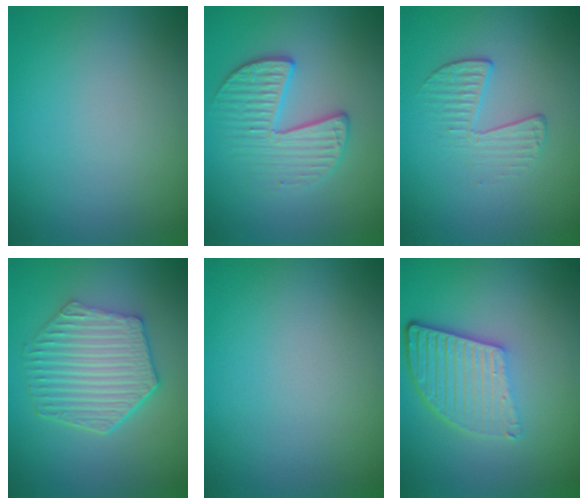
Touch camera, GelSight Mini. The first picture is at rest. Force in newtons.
{"total": 3.3, "press": 2.9, "slide": 1.6}
{"total": 2.1, "press": 1.0, "slide": 1.8}
{"total": 6.2, "press": 4.6, "slide": 4.1}
{"total": 0.0}
{"total": 5.4, "press": 3.9, "slide": 3.8}